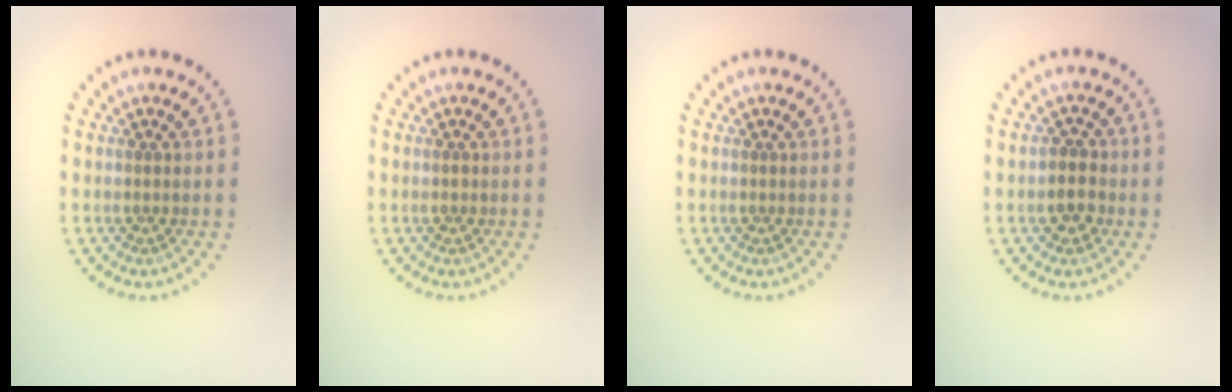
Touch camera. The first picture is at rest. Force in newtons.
{"total": 0.5, "press": 0.5, "slide": 0.1}
{"total": 0.0}
{"total": 2.3, "press": 2.2, "slide": 0.6}